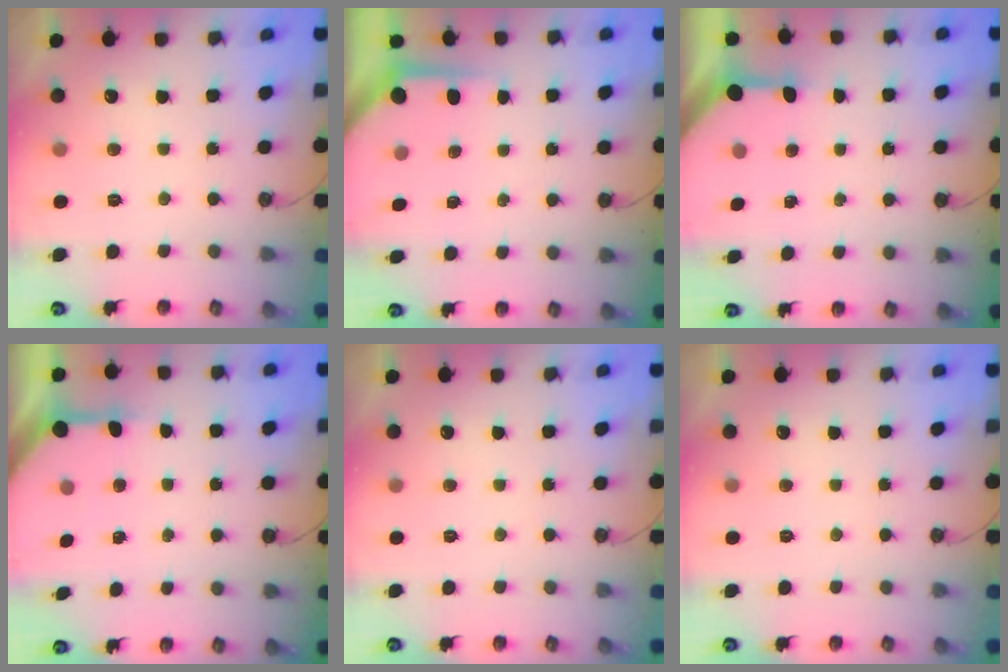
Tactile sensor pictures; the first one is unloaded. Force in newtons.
{"total": 3.6, "press": 3.6, "slide": 0.3}
{"total": 3.2, "press": 3.2, "slide": 0.4}
{"total": 4.8, "press": 4.8, "slide": 0.3}
{"total": 0.0}
{"total": 0.0}